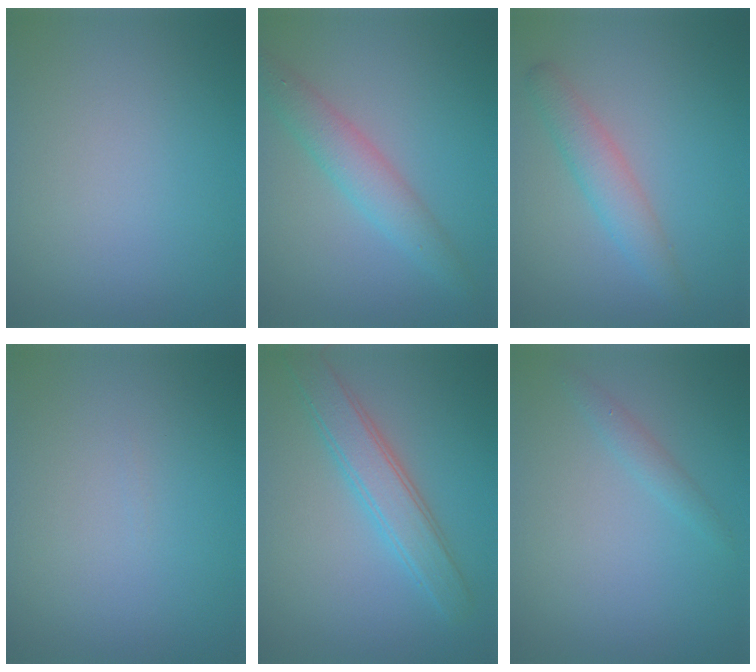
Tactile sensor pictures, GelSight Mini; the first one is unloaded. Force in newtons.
{"total": 3.3, "press": 3.3, "slide": 0.0}
{"total": 2.7, "press": 2.7, "slide": 0.0}
{"total": 0.0}
{"total": 3.7, "press": 3.7, "slide": 0.2}
{"total": 1.1, "press": 1.1, "slide": 0.0}